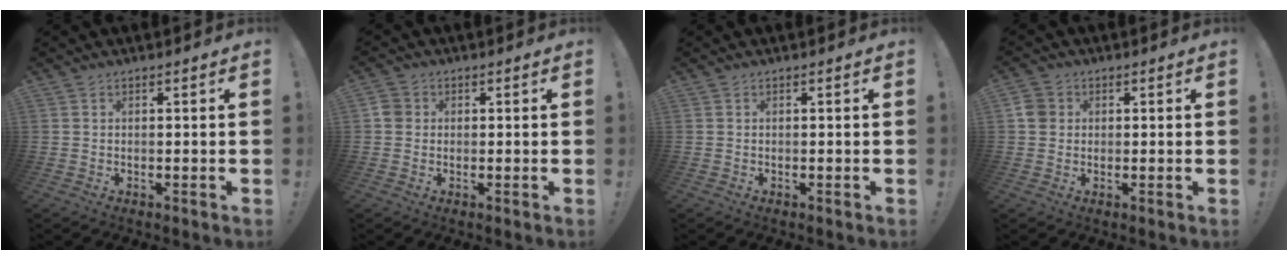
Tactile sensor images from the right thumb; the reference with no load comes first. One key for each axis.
{"total": 3.4, "fx": 0.3, "fy": 3.1, "fz": 1.3, "tx": -0.017, "ty": 0.009, "tz": 0.008}
{"total": 0.0}
{"total": 4.3, "fx": 0.9, "fy": 4.0, "fz": 1.5, "tx": -0.017, "ty": 0.007, "tz": 0.019}